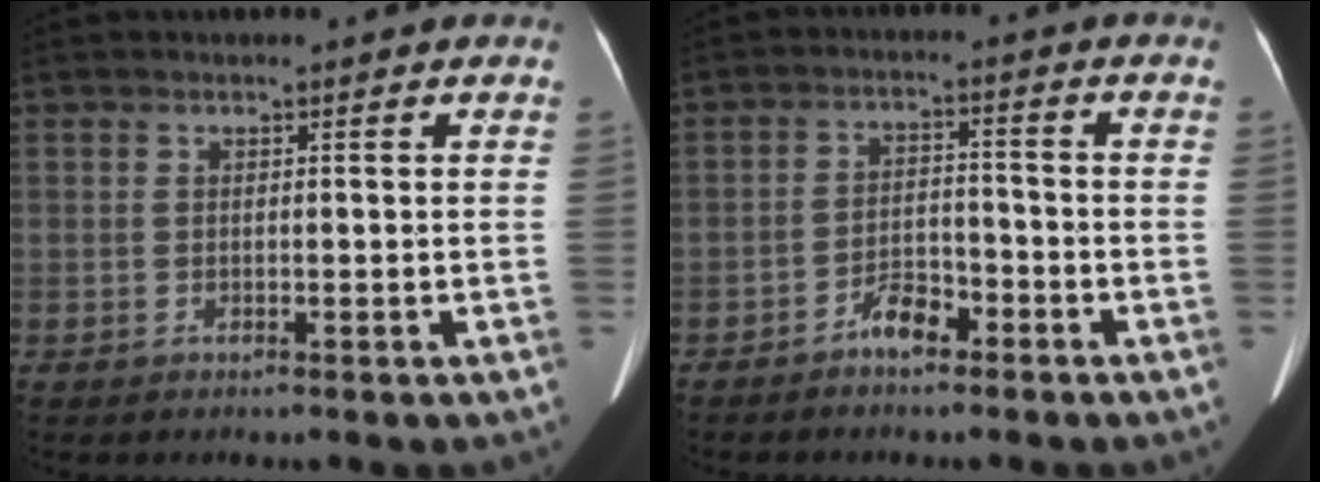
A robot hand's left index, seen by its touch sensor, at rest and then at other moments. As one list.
[{"total": 4.3, "force": [-3.2, 1.6, 2.3], "torque": [-0.045, 0.010, -0.056]}]